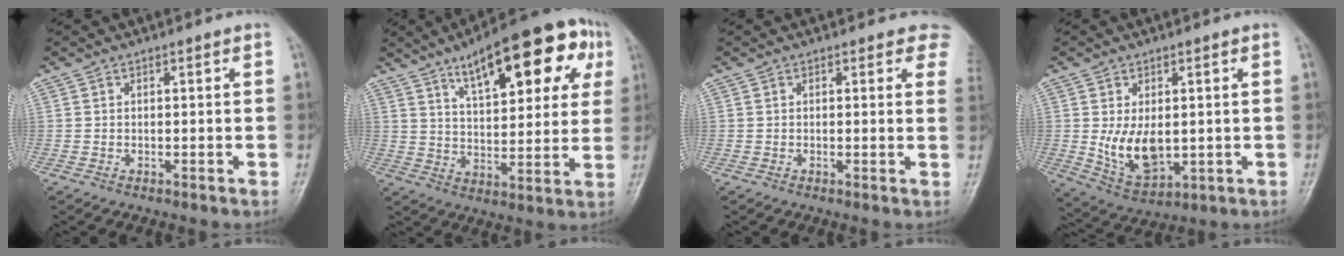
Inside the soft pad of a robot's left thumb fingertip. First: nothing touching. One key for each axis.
{"total": 21.0, "fx": 9.9, "fy": 8.2, "fz": 16.5, "tx": -0.194, "ty": -0.010, "tz": 0.145}
{"total": 4.3, "fx": 3.2, "fy": 2.1, "fz": 1.8, "tx": 0.013, "ty": -0.011, "tz": 0.016}
{"total": 9.0, "fx": 0.1, "fy": 5.5, "fz": 7.1, "tx": -0.110, "ty": -0.018, "tz": 0.018}